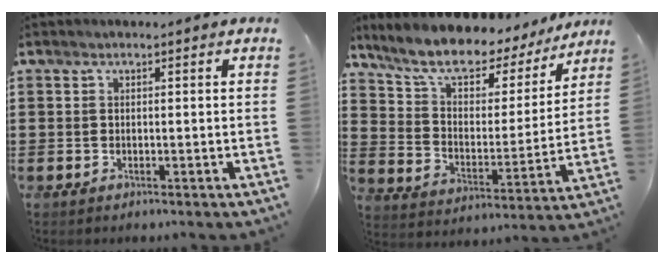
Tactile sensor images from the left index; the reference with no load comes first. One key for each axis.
{"total": 8.9, "fx": 7.8, "fy": 2.6, "fz": 3.4, "tx": -0.097, "ty": -0.053, "tz": 0.131}